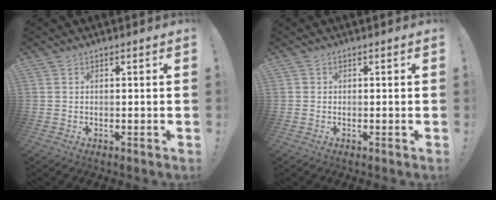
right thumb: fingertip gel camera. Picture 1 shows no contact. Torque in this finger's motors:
{"motor_torque": [0.01, -0.07, 0.15, -0.04, -0.04]}